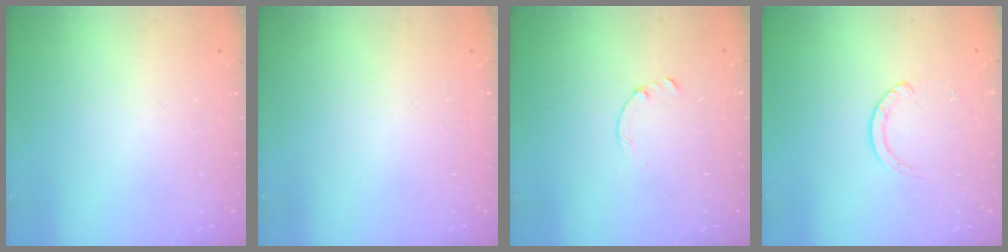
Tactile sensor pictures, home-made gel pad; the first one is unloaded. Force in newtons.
{"total": 2.6, "press": 2.6, "slide": 0.2}
{"total": 0.0}
{"total": 2.7, "press": 2.7, "slide": 0.3}